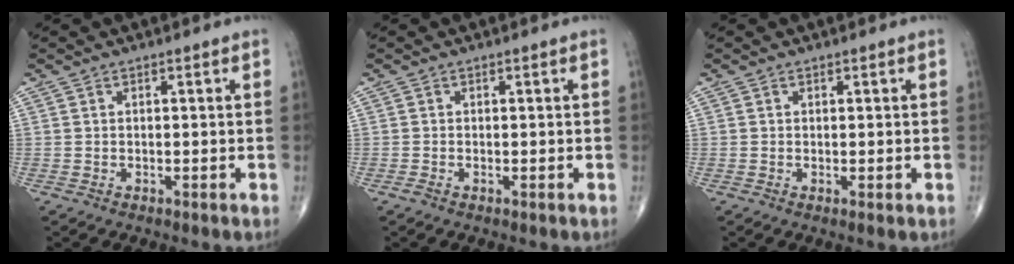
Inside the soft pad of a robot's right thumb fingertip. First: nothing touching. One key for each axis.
{"total": 0.5, "fx": -0.3, "fy": 0.2, "fz": 0.4, "tx": -0.013, "ty": -0.002, "tz": -0.009}
{"total": 0.6, "fx": -0.1, "fy": 0.1, "fz": 0.6, "tx": -0.016, "ty": -0.004, "tz": -0.001}